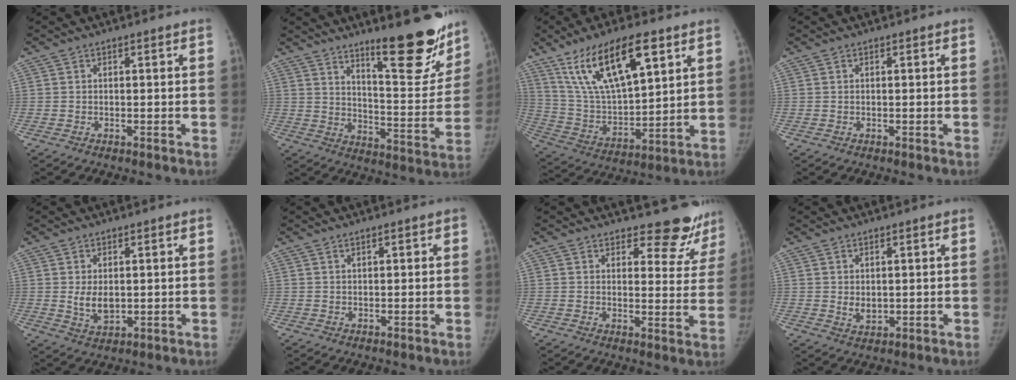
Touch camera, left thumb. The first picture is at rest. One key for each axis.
{"total": 19.1, "fx": 13.3, "fy": 4.8, "fz": 12.9, "tx": -0.126, "ty": -0.108, "tz": 0.196}
{"total": 19.7, "fx": 10.8, "fy": 7.4, "fz": 14.7, "tx": -0.240, "ty": -0.036, "tz": 0.208}
{"total": 0.0}
{"total": 4.8, "fx": 0.4, "fy": 3.0, "fz": 3.7, "tx": -0.057, "ty": -0.013, "tz": 0.015}
{"total": 1.0, "fx": 0.5, "fy": 0.6, "fz": 0.7, "tx": -0.006, "ty": 0.000, "tz": 0.005}
{"total": 10.6, "fx": 9.6, "fy": 4.0, "fz": 1.9, "tx": 0.026, "ty": -0.076, "tz": 0.099}
{"total": 3.0, "fx": 0.4, "fy": 2.1, "fz": 2.0, "tx": -0.025, "ty": -0.010, "tz": 0.015}